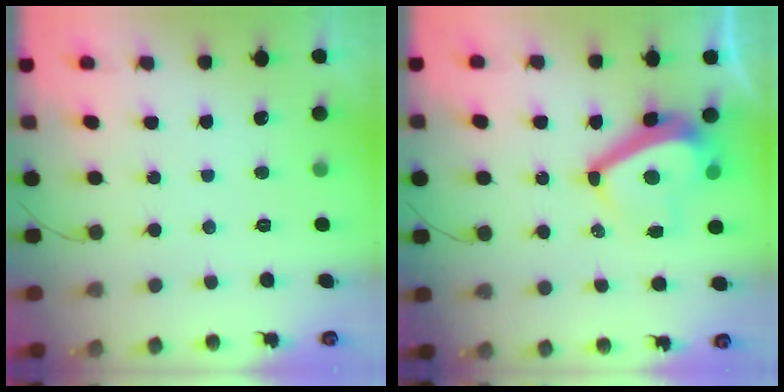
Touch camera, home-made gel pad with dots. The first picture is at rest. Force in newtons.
{"total": 10.8, "press": 10.7, "slide": 1.5}